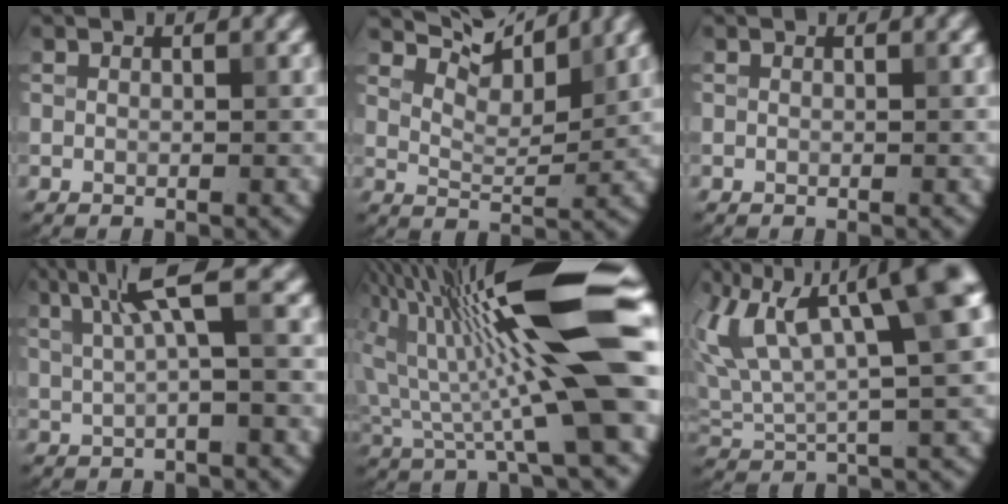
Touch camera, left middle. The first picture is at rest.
{"total": 5.1, "force": [4.3, 1.3, 2.5], "torque": [-0.048, 0.002, 0.057]}
{"total": 0.0}
{"total": 4.4, "force": [1.3, 0.7, 4.2], "torque": [-0.077, 0.011, 0.026]}
{"total": 15.9, "force": [2.7, 3.3, 15.3], "torque": [-0.255, 0.012, 0.041]}
{"total": 12.7, "force": [4.5, 4.1, 11.2], "torque": [-0.201, 0.023, 0.075]}